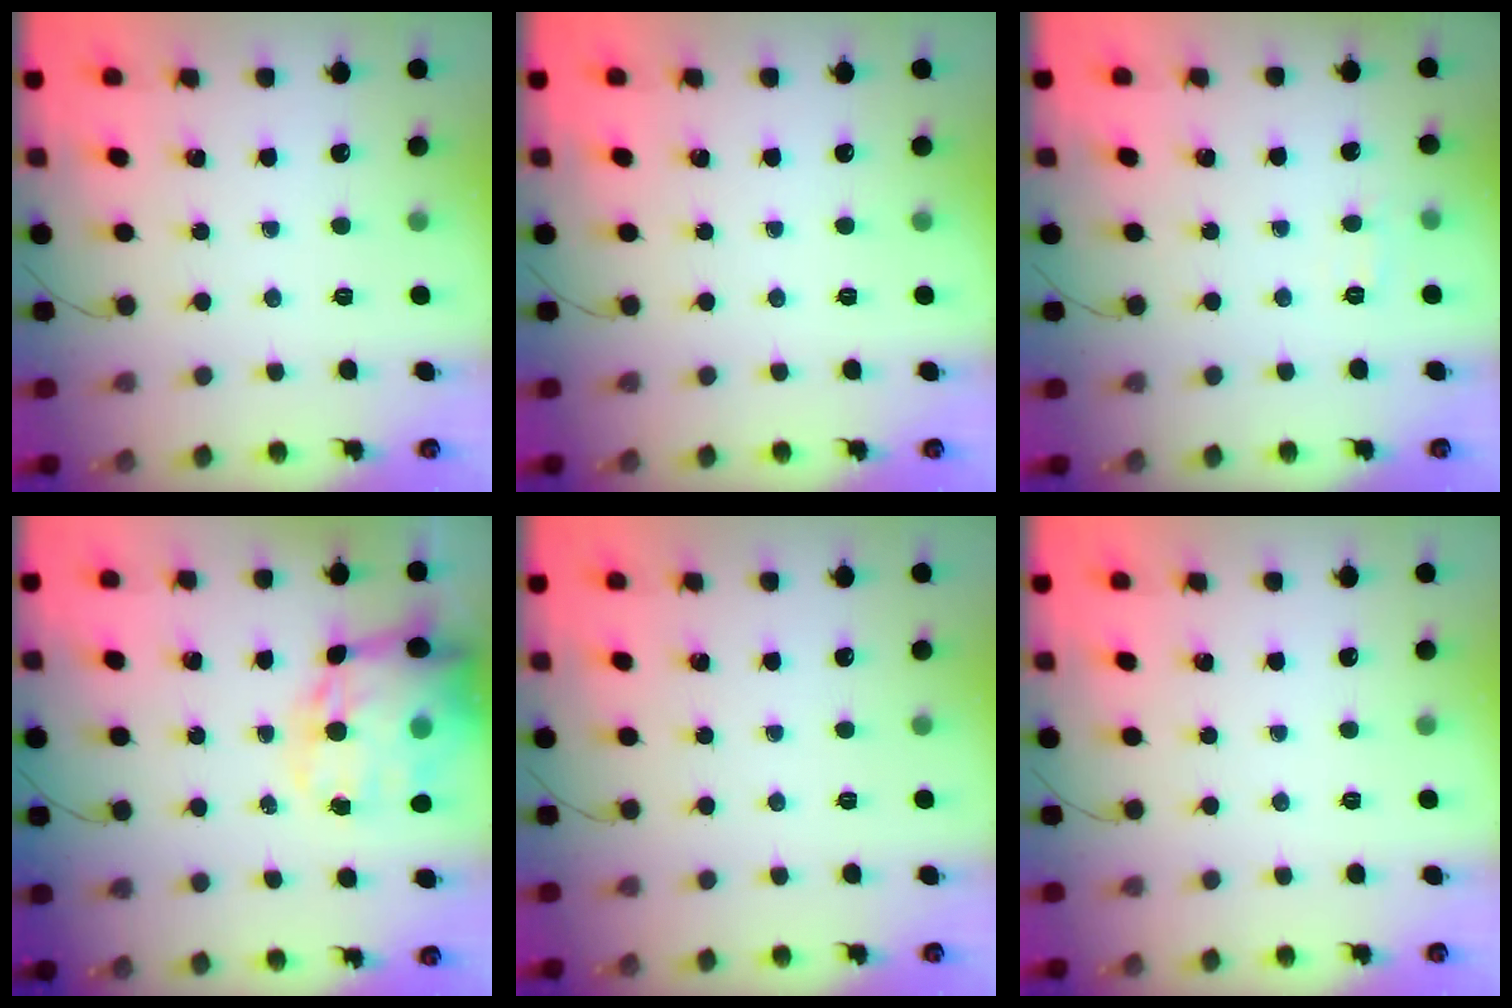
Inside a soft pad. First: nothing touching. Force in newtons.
{"total": 0.0}
{"total": 4.3, "press": 4.1, "slide": 1.0}
{"total": 21.5, "press": 20.9, "slide": 5.0}
{"total": 0.0}
{"total": 0.0}